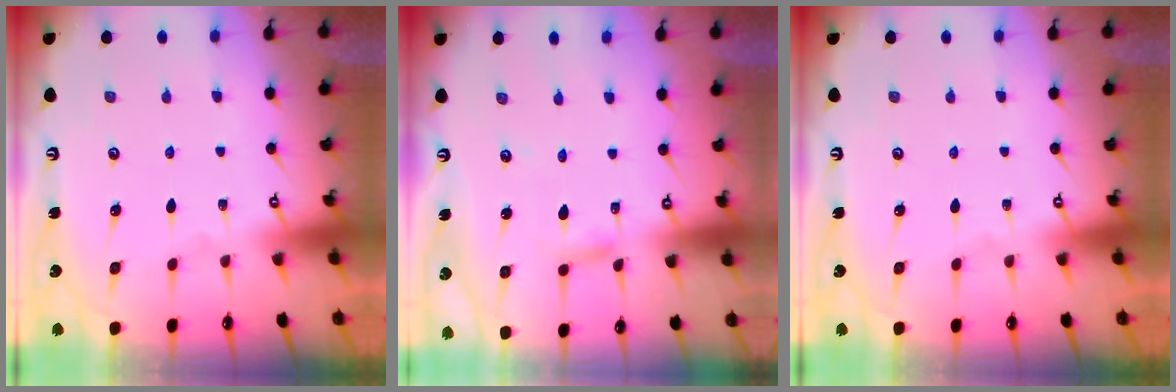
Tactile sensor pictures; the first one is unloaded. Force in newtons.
{"total": 2.9, "press": 2.9, "slide": 0.1}
{"total": 0.0}